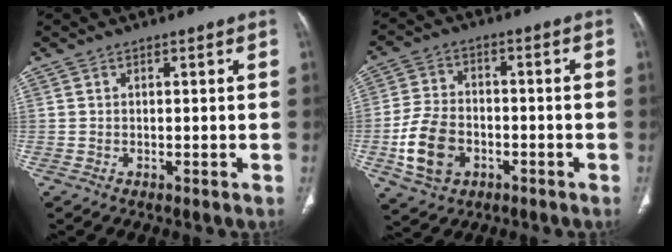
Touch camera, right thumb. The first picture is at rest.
{"total": 10.7, "force": [-3.5, 7.6, 6.6], "torque": [-0.119, 0.017, -0.063]}